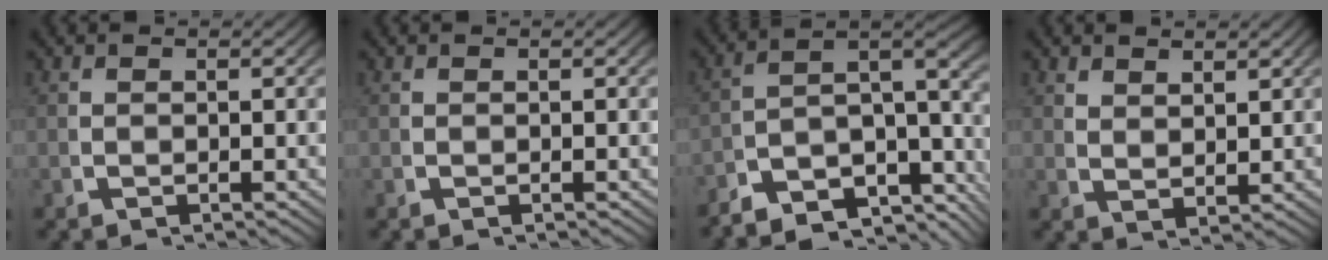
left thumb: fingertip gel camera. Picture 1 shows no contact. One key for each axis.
{"total": 0.0}
{"total": 10.9, "fx": -4.6, "fy": 6.5, "fz": 7.4, "tx": -0.126, "ty": -0.038, "tz": -0.069}
{"total": 2.1, "fx": 1.9, "fy": 0.4, "fz": 0.7, "tx": -0.009, "ty": -0.005, "tz": 0.048}